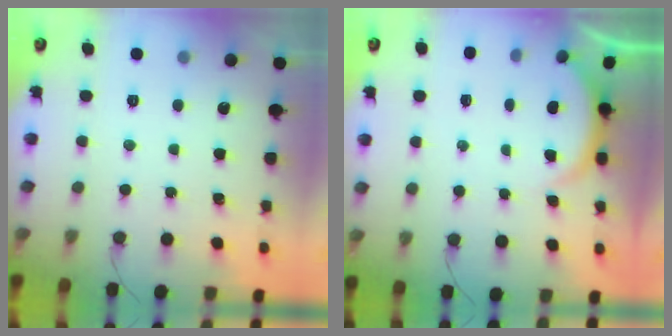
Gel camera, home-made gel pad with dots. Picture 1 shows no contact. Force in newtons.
{"total": 2.5, "press": 2.5, "slide": 0.6}